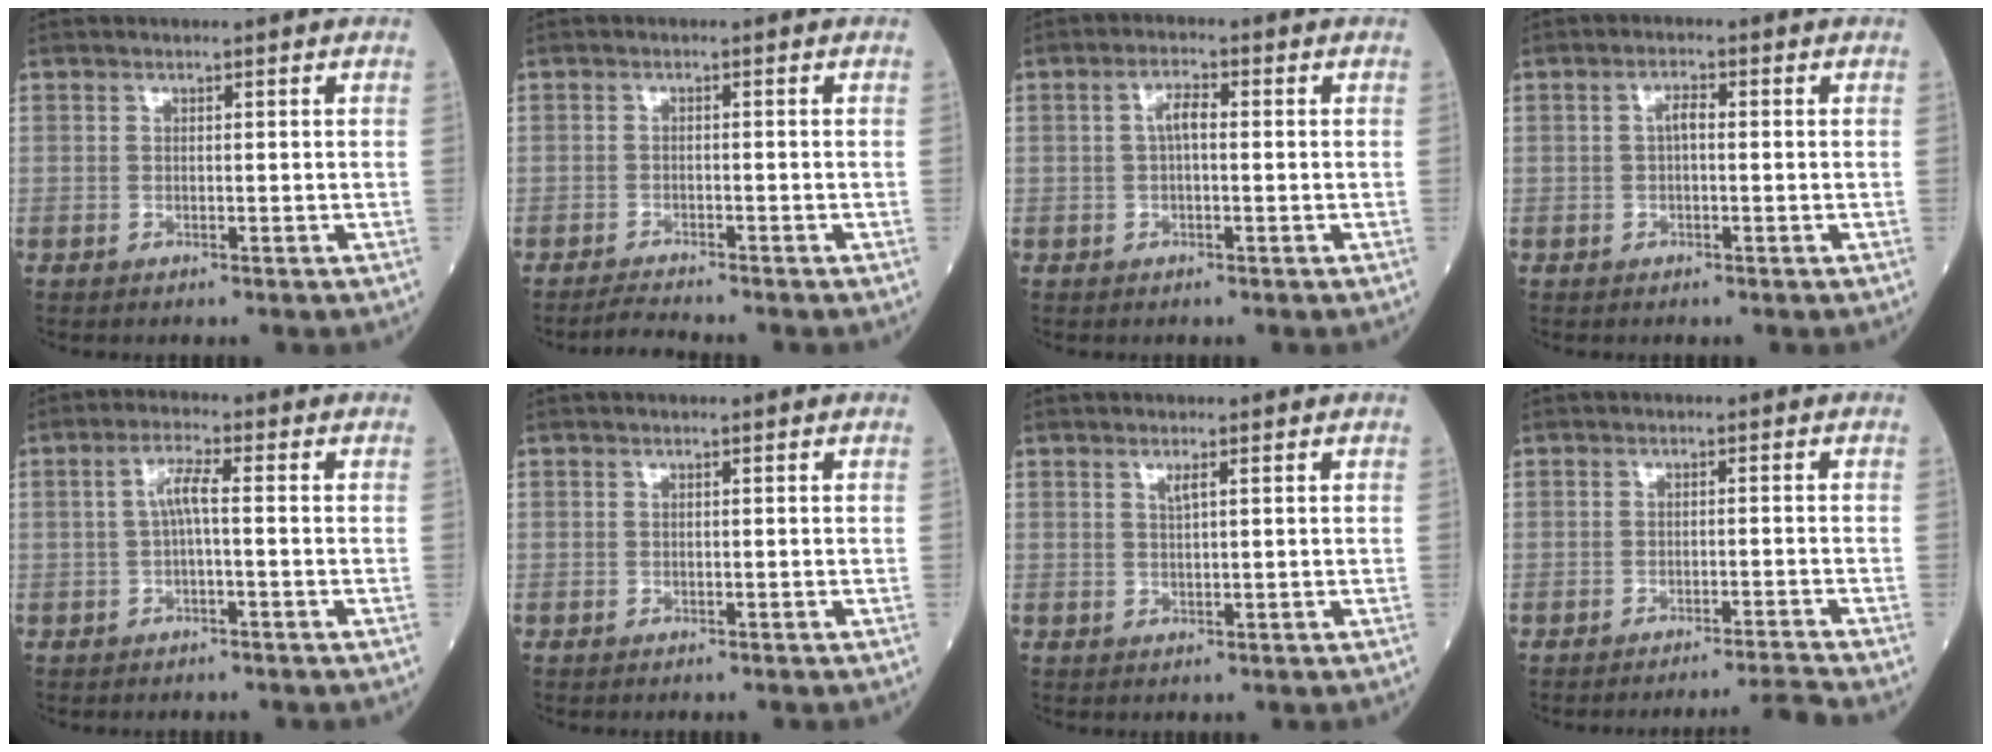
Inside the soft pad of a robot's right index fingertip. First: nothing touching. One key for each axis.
{"total": 2.4, "fx": -2.3, "fy": -0.7, "fz": 0.3, "tx": -0.015, "ty": -0.012, "tz": -0.043}
{"total": 2.8, "fx": 0.1, "fy": 1.0, "fz": 2.6, "tx": -0.050, "ty": 0.012, "tz": 0.001}
{"total": 1.8, "fx": 0.0, "fy": 0.7, "fz": 1.7, "tx": -0.032, "ty": 0.007, "tz": -0.002}
{"total": 3.4, "fx": -0.2, "fy": 0.3, "fz": 3.4, "tx": -0.064, "ty": 0.014, "tz": -0.002}
{"total": 0.0}
{"total": 1.2, "fx": 0.7, "fy": -0.1, "fz": 1.0, "tx": -0.021, "ty": -0.002, "tz": 0.012}
{"total": 5.2, "fx": -4.3, "fy": -2.9, "fz": 0.1, "tx": -0.004, "ty": 0.000, "tz": -0.063}